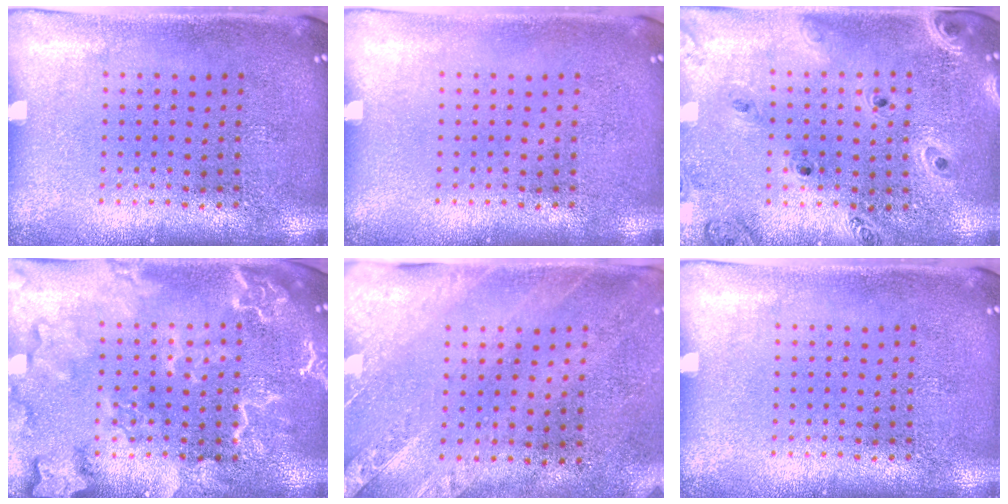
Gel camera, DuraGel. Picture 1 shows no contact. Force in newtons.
{"total": 0.0}
{"total": 1.4, "press": 1.3, "slide": 0.3}
{"total": 4.6, "press": 4.5, "slide": 0.5}
{"total": 2.5, "press": 2.1, "slide": 1.4}
{"total": 0.0}